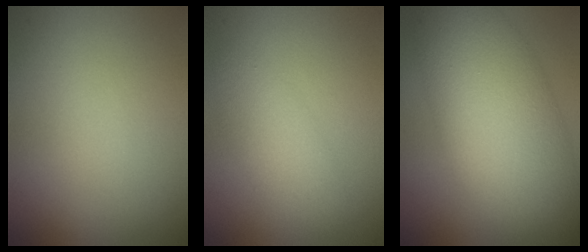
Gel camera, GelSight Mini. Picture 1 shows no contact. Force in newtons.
{"total": 2.6, "press": 2.6, "slide": 0.1}
{"total": 10.4, "press": 10.4, "slide": 0.3}